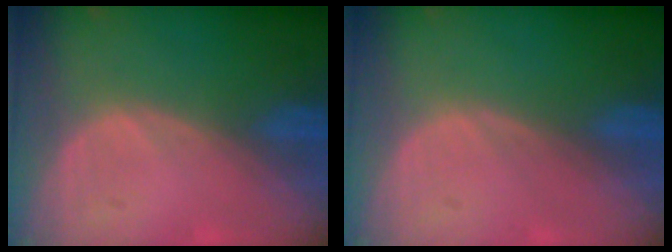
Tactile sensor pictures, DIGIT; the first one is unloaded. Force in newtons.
{"total": 0.0}